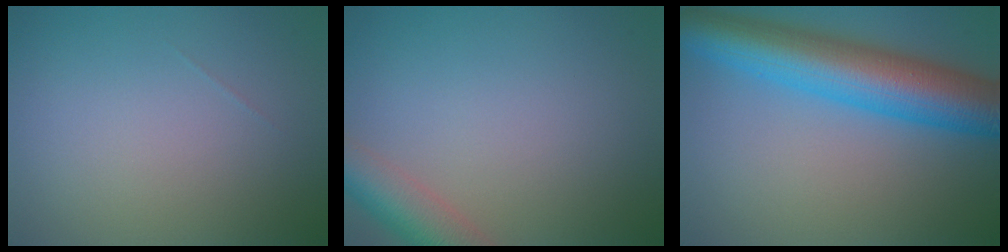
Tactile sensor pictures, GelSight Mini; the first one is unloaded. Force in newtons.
{"total": 4.7, "press": 4.7, "slide": 0.4}
{"total": 9.7, "press": 9.7, "slide": 0.2}